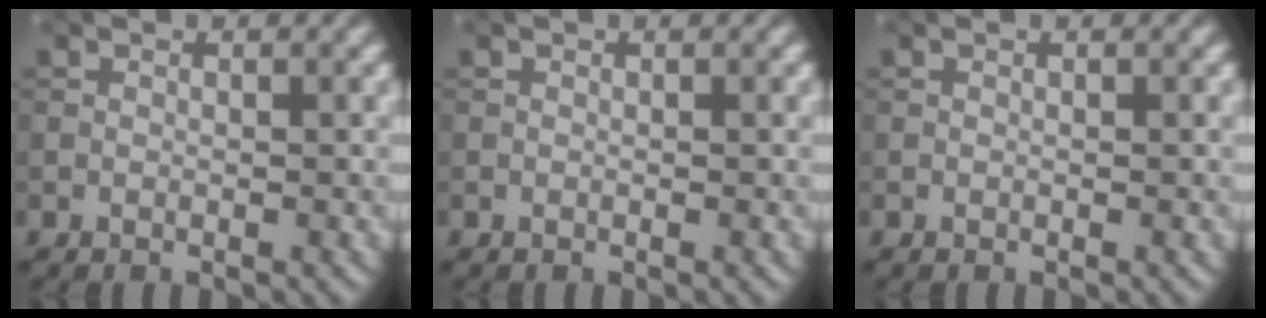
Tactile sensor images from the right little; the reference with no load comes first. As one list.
[{"total": 0.0}, {"total": 0.0}]